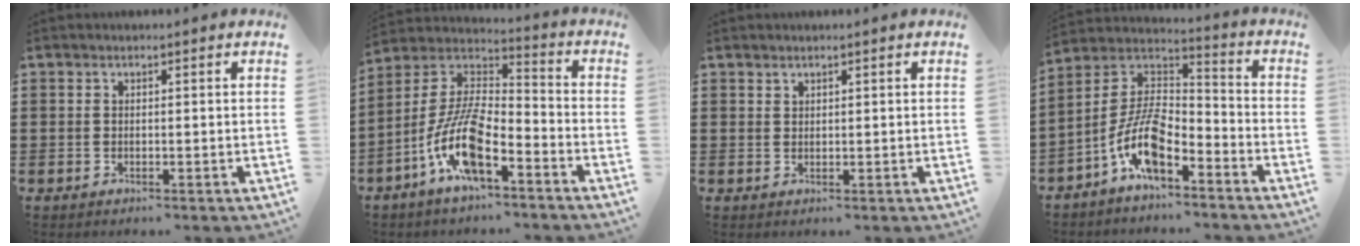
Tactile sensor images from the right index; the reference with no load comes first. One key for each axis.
{"total": 11.9, "fx": -6.5, "fy": 3.7, "fz": 9.2, "tx": -0.220, "ty": -0.012, "tz": -0.130}
{"total": 0.9, "fx": 0.8, "fy": 0.4, "fz": 0.0, "tx": -0.003, "ty": 0.001, "tz": 0.016}
{"total": 9.8, "fx": -5.7, "fy": 3.6, "fz": 7.1, "tx": -0.177, "ty": -0.013, "tz": -0.119}